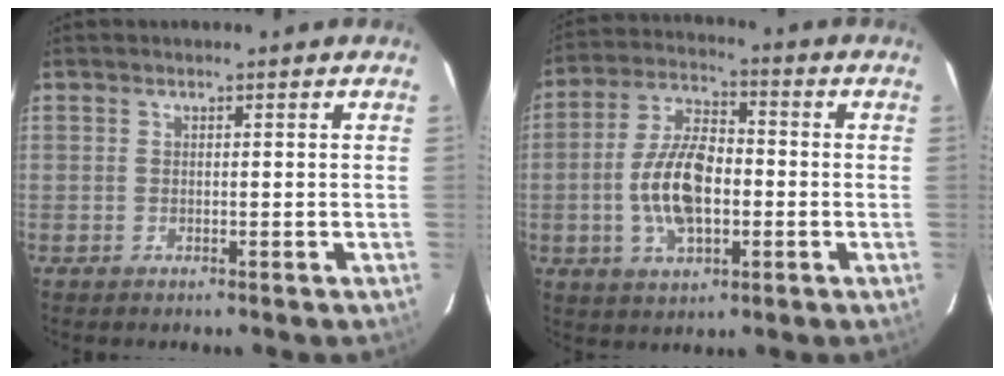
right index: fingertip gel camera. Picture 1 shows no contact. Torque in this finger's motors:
{"motor_torque": [0.97, -0.60, 0.35, 0.08]}